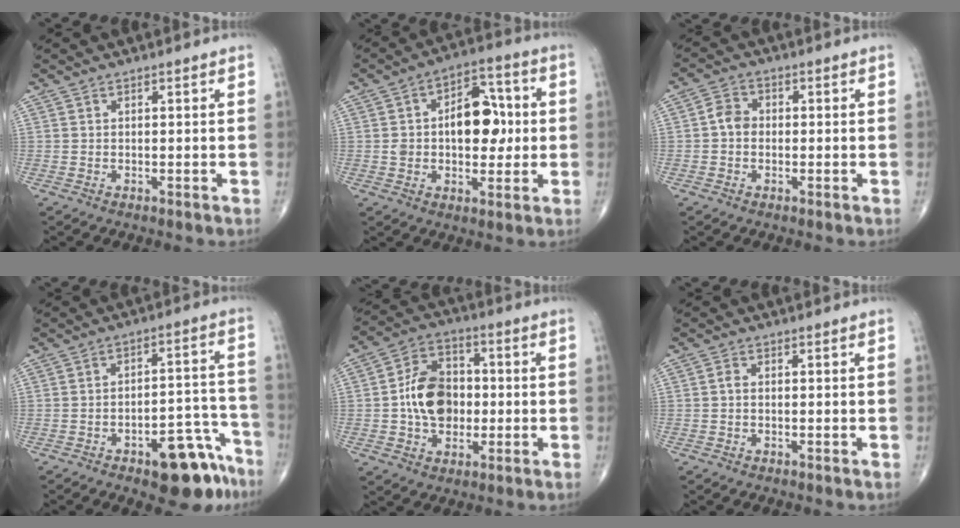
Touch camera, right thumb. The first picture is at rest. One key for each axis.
{"total": 13.2, "fx": 0.8, "fy": 8.1, "fz": 10.4, "tx": -0.113, "ty": 0.022, "tz": 0.013}
{"total": 3.6, "fx": -0.4, "fy": 2.9, "fz": 2.0, "tx": -0.028, "ty": 0.014, "tz": -0.015}
{"total": 12.9, "fx": -7.9, "fy": 5.2, "fz": 8.8, "tx": -0.079, "ty": 0.070, "tz": -0.101}
{"total": 12.3, "fx": -0.7, "fy": 9.0, "fz": 8.4, "tx": -0.115, "ty": 0.024, "tz": -0.018}
{"total": 1.0, "fx": -0.2, "fy": 0.7, "fz": 0.7, "tx": -0.010, "ty": 0.002, "tz": -0.007}